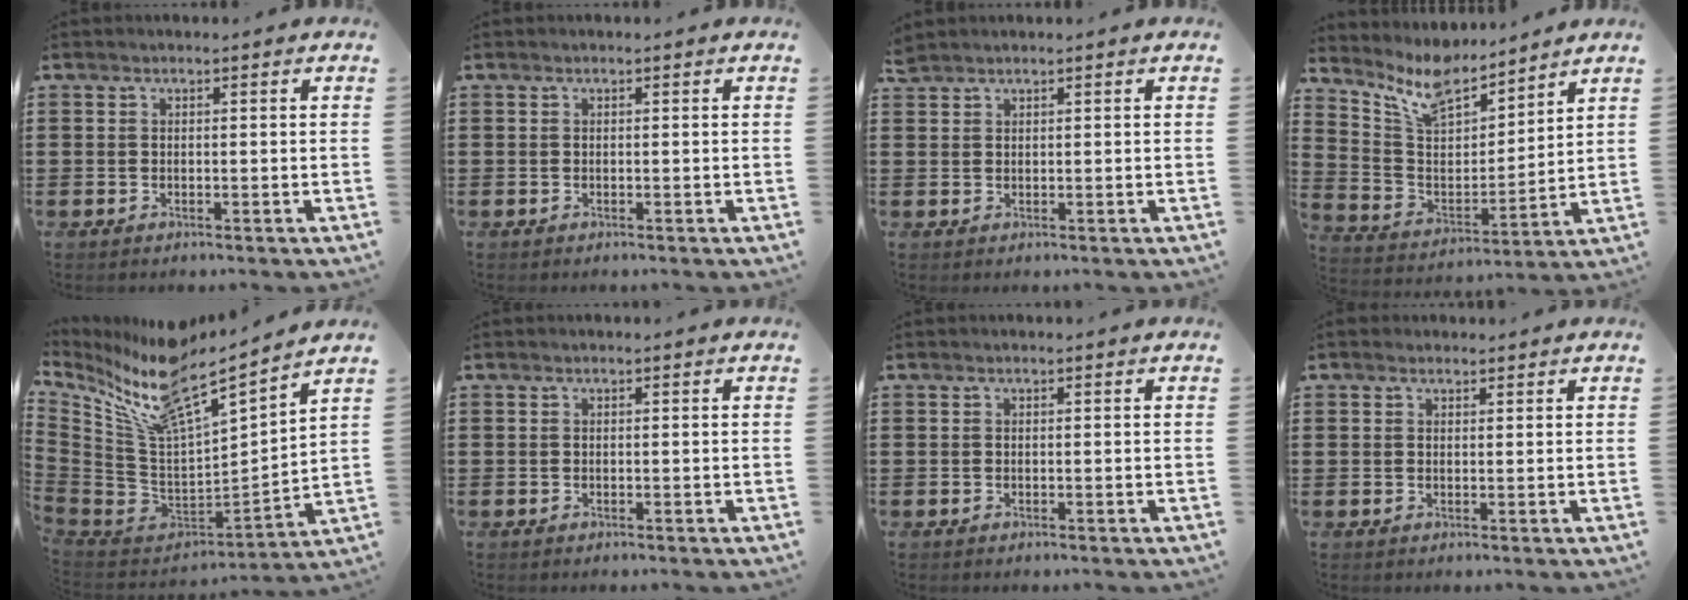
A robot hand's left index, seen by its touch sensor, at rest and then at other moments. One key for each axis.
{"total": 0.0}
{"total": 1.4, "fx": 1.4, "fy": 0.2, "fz": 0.3, "tx": -0.008, "ty": 0.000, "tz": 0.028}
{"total": 8.9, "fx": 7.6, "fy": 2.9, "fz": 3.6, "tx": -0.107, "ty": -0.039, "tz": 0.138}
{"total": 11.5, "fx": 8.6, "fy": 2.1, "fz": 7.3, "tx": -0.188, "ty": -0.072, "tz": 0.140}
{"total": 0.0}
{"total": 0.0}
{"total": 1.1, "fx": 1.0, "fy": 0.4, "fz": 0.2, "tx": -0.006, "ty": 0.003, "tz": 0.019}